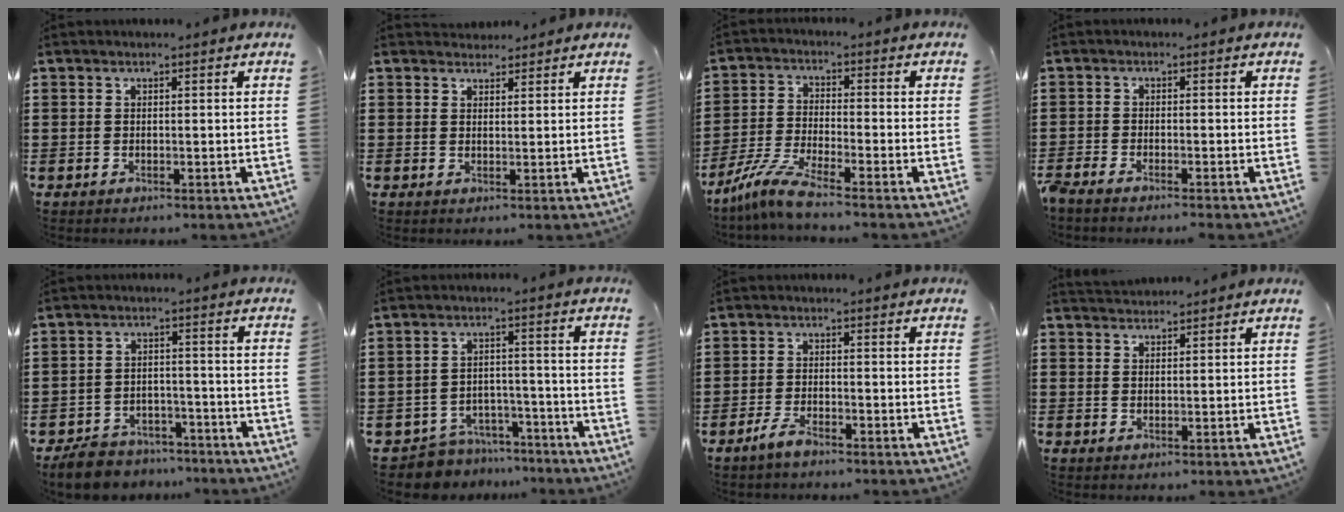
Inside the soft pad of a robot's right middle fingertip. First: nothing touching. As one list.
[{"total": 2.2, "force": [2.0, 0.8, -0.2], "torque": [-0.002, 0.003, 0.040]}, {"total": 6.1, "force": [-5.0, 0.2, 3.6], "torque": [-0.100, -0.022, -0.102]}, {"total": 1.7, "force": [-1.6, 0.0, 0.6], "torque": [-0.018, -0.002, -0.033]}, {"total": 5.5, "force": [-5.3, 1.2, 0.7], "torque": [-0.026, 0.010, -0.108]}, {"total": 5.9, "force": [-5.8, 1.1, 0.3], "torque": [-0.013, 0.012, -0.117]}, {"total": 2.9, "force": [-2.2, 0.5, 1.9], "torque": [-0.046, -0.002, -0.045]}, {"total": 1.8, "force": [1.8, 0.4, -0.1], "torque": [-0.004, 0.004, 0.035]}]